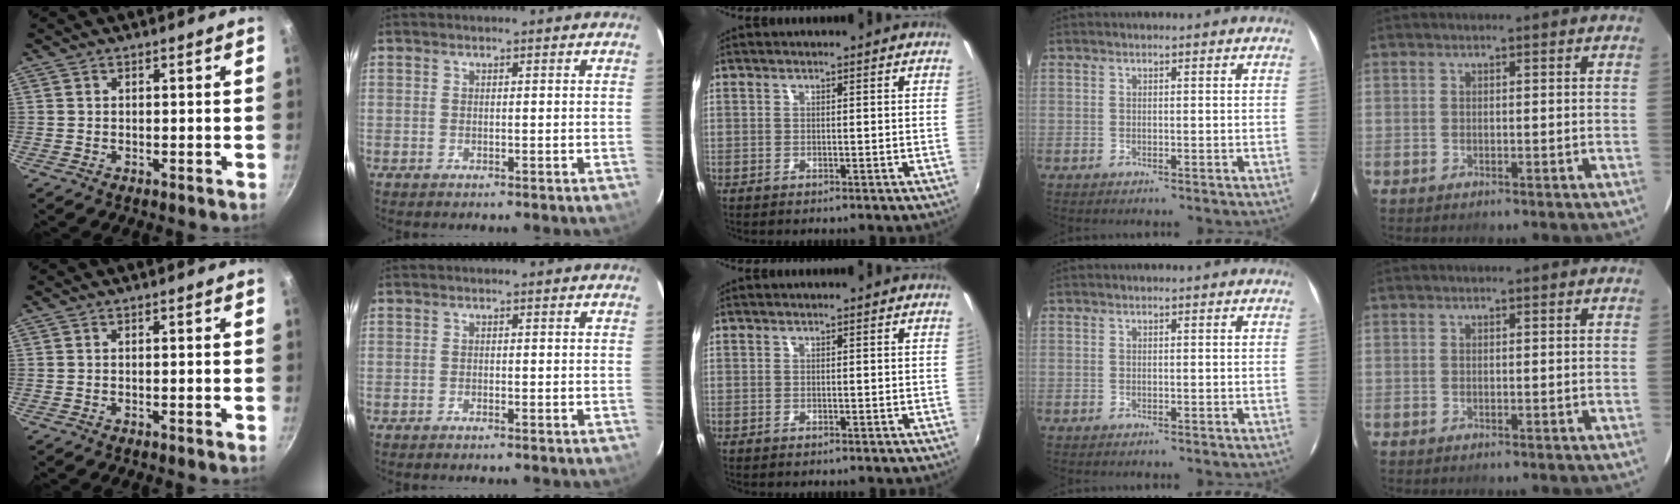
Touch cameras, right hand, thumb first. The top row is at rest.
{"thumb": {"total": 0.7, "force": [-0.2, 0.0, 0.6], "torque": [-0.014, 0.002, -0.005]}, "index": {"total": 0.5, "force": [-0.5, 0.1, 0.2], "torque": [-0.002, 0.000, -0.011]}}